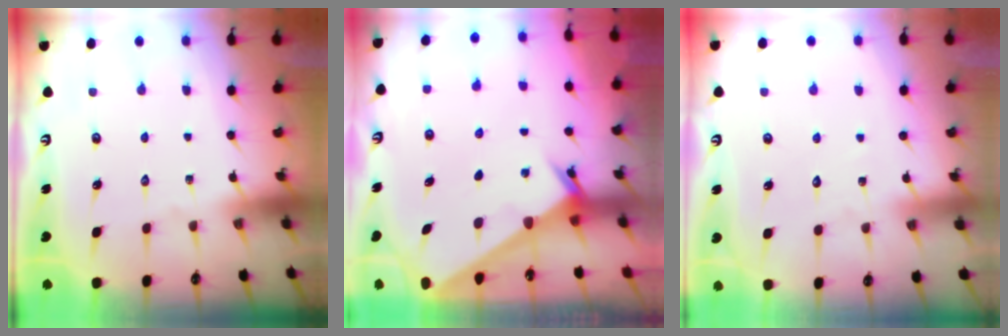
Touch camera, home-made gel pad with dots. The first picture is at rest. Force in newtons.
{"total": 2.2, "press": 2.2, "slide": 0.2}
{"total": 2.9, "press": 2.9, "slide": 0.3}